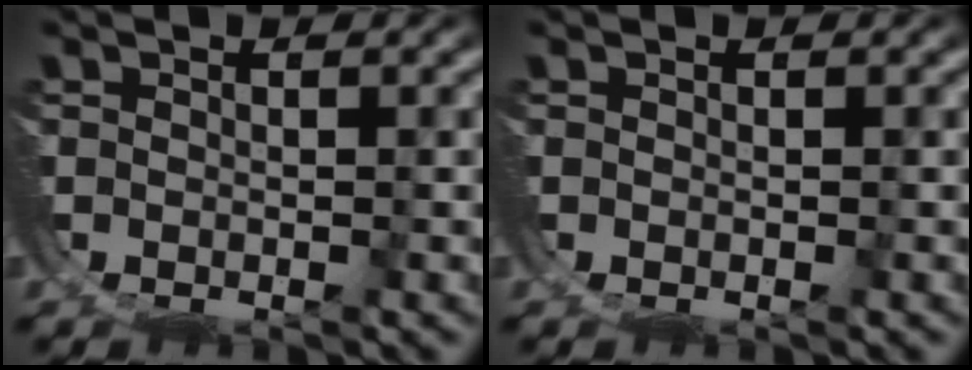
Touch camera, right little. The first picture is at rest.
{"total": 0.0}